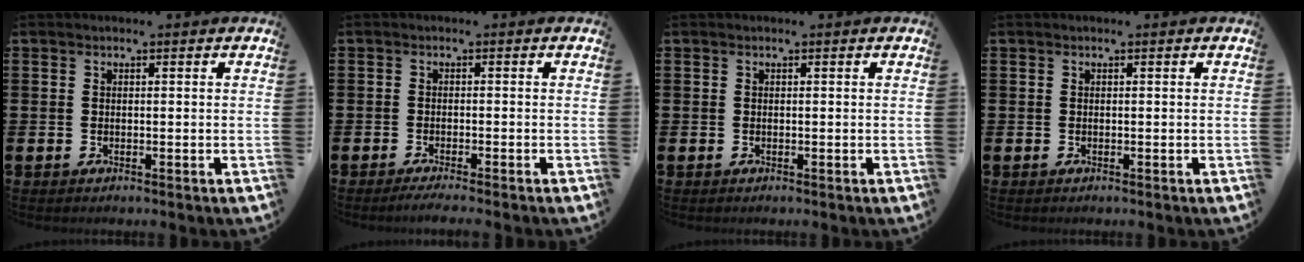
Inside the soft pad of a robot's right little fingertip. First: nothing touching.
{"total": 1.2, "force": [-0.9, 0.0, 0.8], "torque": [-0.011, 0.000, -0.018]}
{"total": 0.0}
{"total": 0.0}